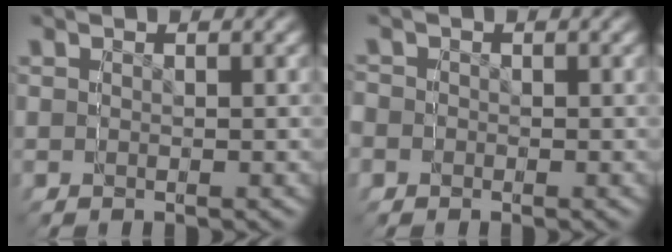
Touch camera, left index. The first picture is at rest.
{"total": 2.3, "force": [-1.0, 2.0, -0.7], "torque": [-0.005, -0.021, -0.008]}